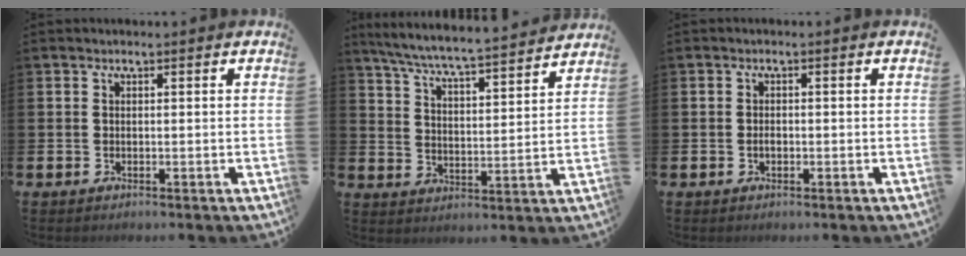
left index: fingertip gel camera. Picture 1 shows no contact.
{"total": 6.9, "force": [6.5, 0.0, 2.1], "torque": [-0.072, -0.051, 0.111]}
{"total": 1.1, "force": [-0.3, 0.6, 0.8], "torque": [-0.014, 0.002, -0.007]}